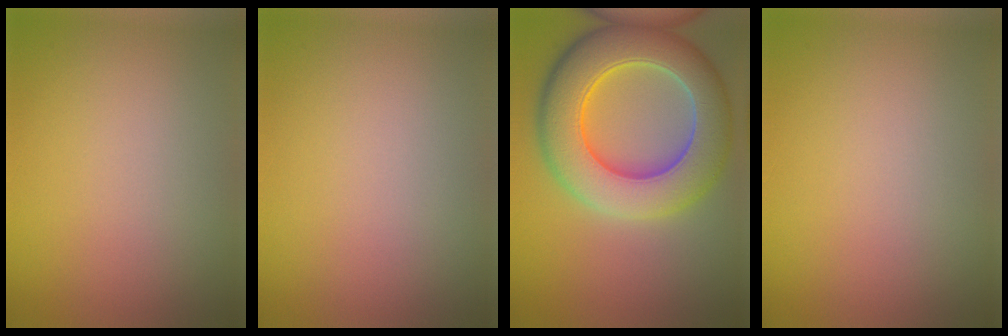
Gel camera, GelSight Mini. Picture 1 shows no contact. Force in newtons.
{"total": 0.0}
{"total": 10.8, "press": 10.8, "slide": 0.8}
{"total": 0.0}